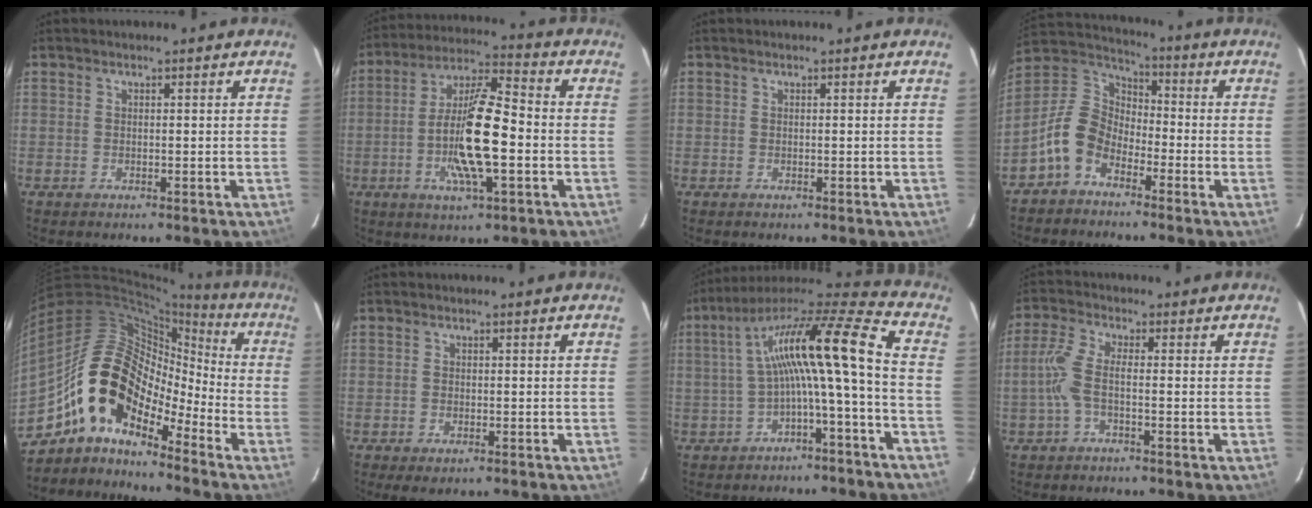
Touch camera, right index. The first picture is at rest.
{"total": 14.3, "force": [-3.2, 3.1, 13.6], "torque": [-0.263, -0.001, -0.065]}
{"total": 0.0}
{"total": 10.2, "force": [-5.8, 6.6, 5.1], "torque": [-0.108, 0.026, -0.125]}
{"total": 15.5, "force": [-10.0, 7.9, 8.9], "torque": [-0.149, 0.010, -0.200]}
{"total": 2.3, "force": [-1.5, 1.1, 1.4], "torque": [-0.028, -0.008, -0.025]}
{"total": 15.8, "force": [-1.9, 1.0, 15.6], "torque": [-0.285, 0.018, -0.037]}
{"total": 4.8, "force": [-1.5, 0.9, 4.4], "torque": [-0.108, 0.006, -0.031]}